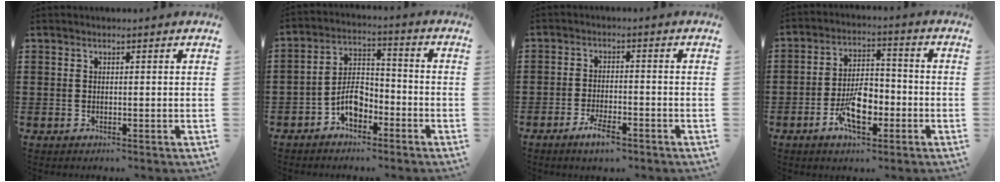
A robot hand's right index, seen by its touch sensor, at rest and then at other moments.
{"total": 6.3, "force": [-3.5, 3.4, 3.9], "torque": [-0.079, 0.014, -0.068]}
{"total": 4.1, "force": [-2.8, 1.0, 2.9], "torque": [-0.062, -0.003, -0.052]}
{"total": 8.4, "force": [-3.5, 4.1, 6.5], "torque": [-0.122, -0.001, -0.064]}